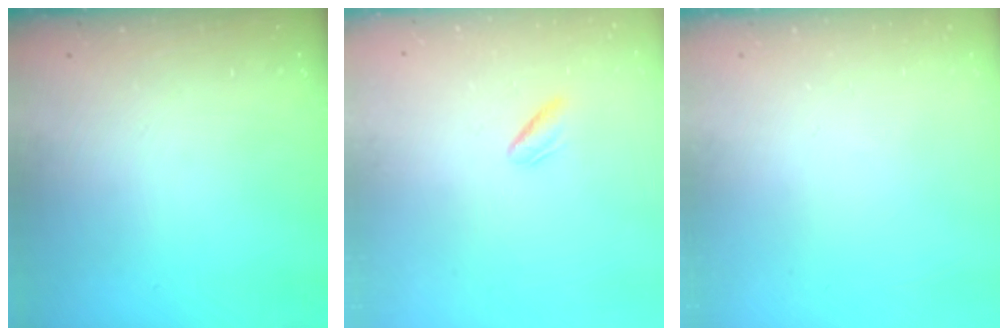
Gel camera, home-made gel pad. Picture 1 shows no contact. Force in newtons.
{"total": 2.3, "press": 1.9, "slide": 1.2}
{"total": 0.0}